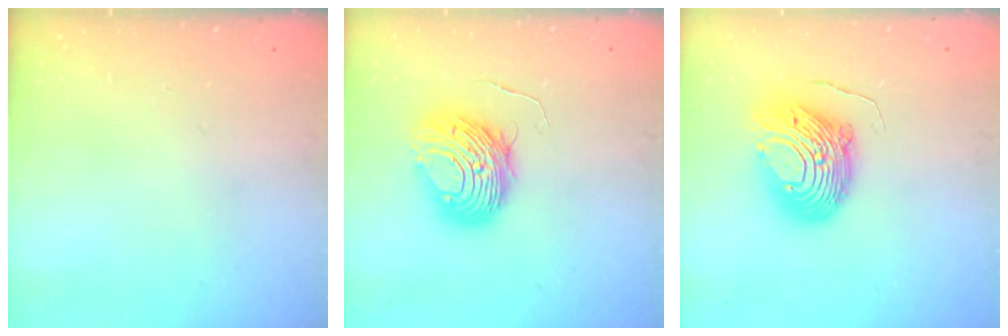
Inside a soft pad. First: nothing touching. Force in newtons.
{"total": 10.3, "press": 10.3, "slide": 1.0}
{"total": 13.5, "press": 13.4, "slide": 1.4}